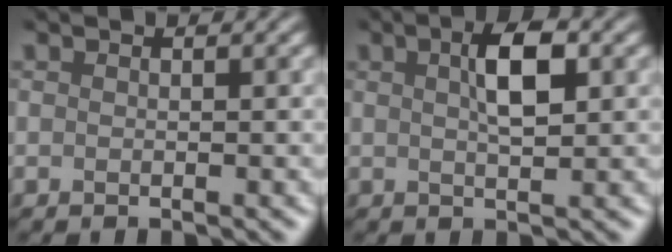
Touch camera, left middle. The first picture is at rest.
{"total": 2.4, "force": [0.9, 0.2, 2.2], "torque": [-0.046, 0.015, 0.020]}